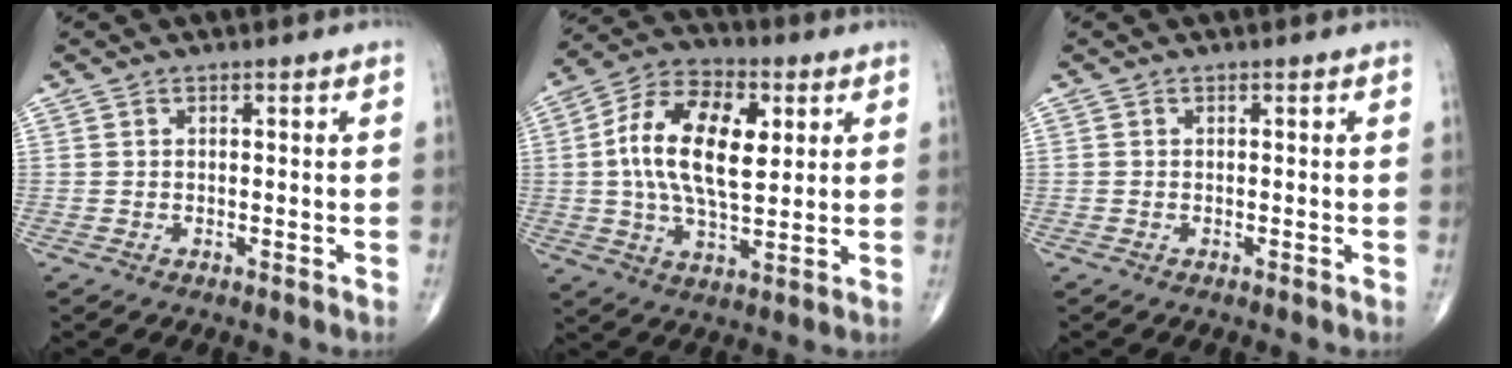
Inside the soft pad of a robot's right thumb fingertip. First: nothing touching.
{"total": 16.9, "force": [3.0, 8.8, 14.1], "torque": [-0.246, 0.007, 0.048]}
{"total": 0.0}